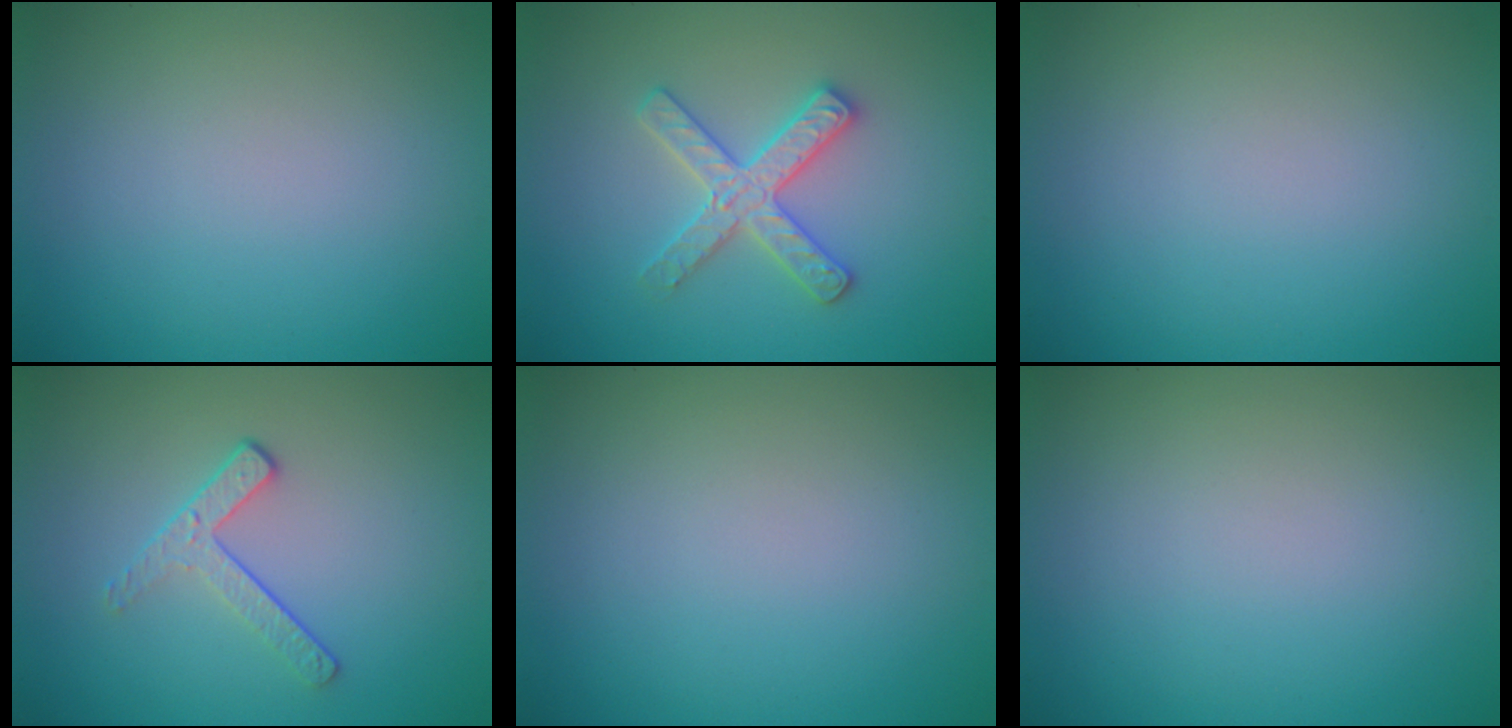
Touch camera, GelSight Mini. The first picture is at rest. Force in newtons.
{"total": 2.9, "press": 2.9, "slide": 0.5}
{"total": 0.0}
{"total": 2.0, "press": 1.4, "slide": 1.5}
{"total": 0.0}
{"total": 0.0}